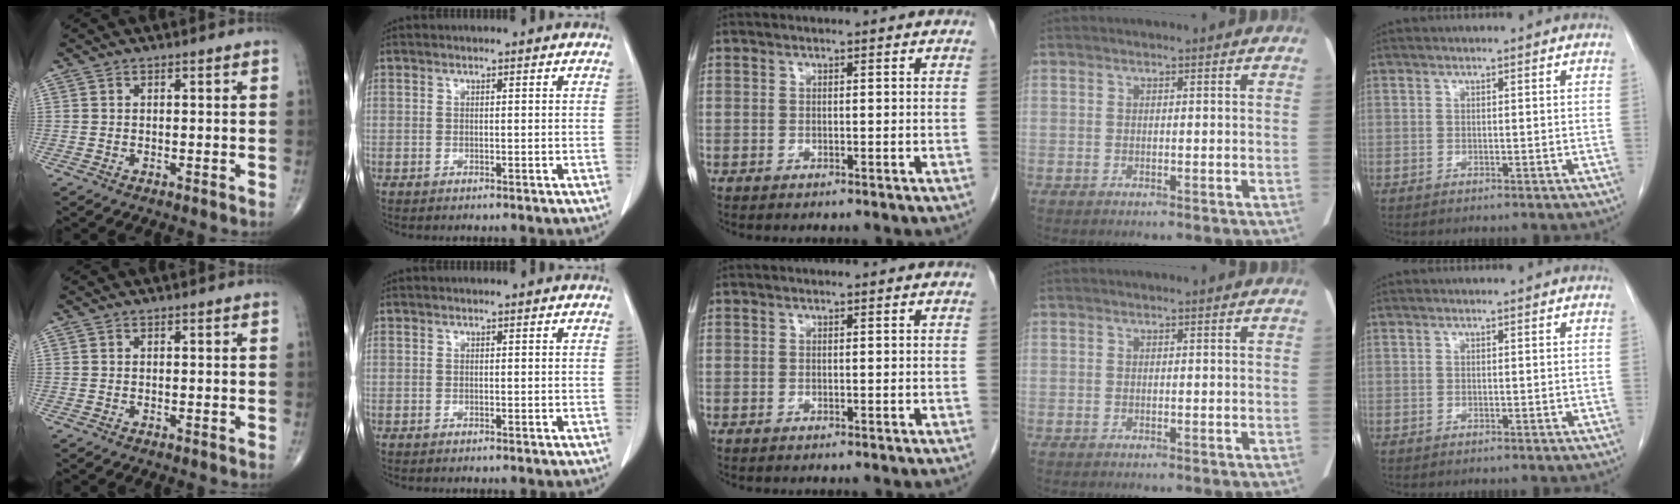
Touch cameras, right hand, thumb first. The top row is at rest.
{}